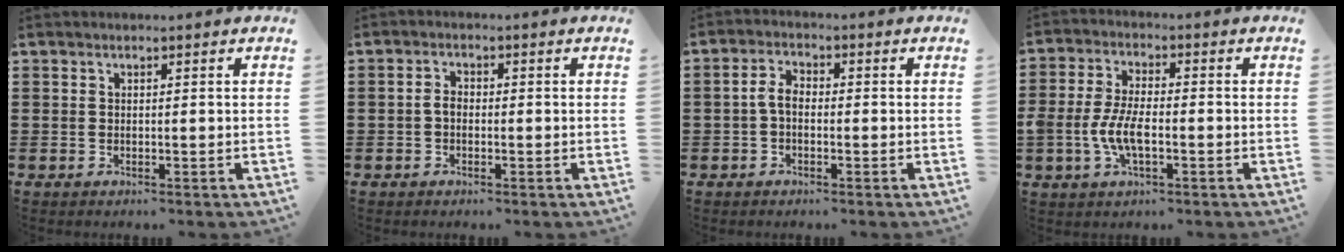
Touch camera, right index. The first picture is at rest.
{"total": 2.0, "force": [-0.5, 1.2, 1.5], "torque": [-0.037, 0.000, -0.013]}
{"total": 3.2, "force": [-0.7, 1.9, 2.6], "torque": [-0.064, 0.001, -0.019]}
{"total": 6.4, "force": [-1.7, 2.9, 5.5], "torque": [-0.126, -0.002, -0.038]}